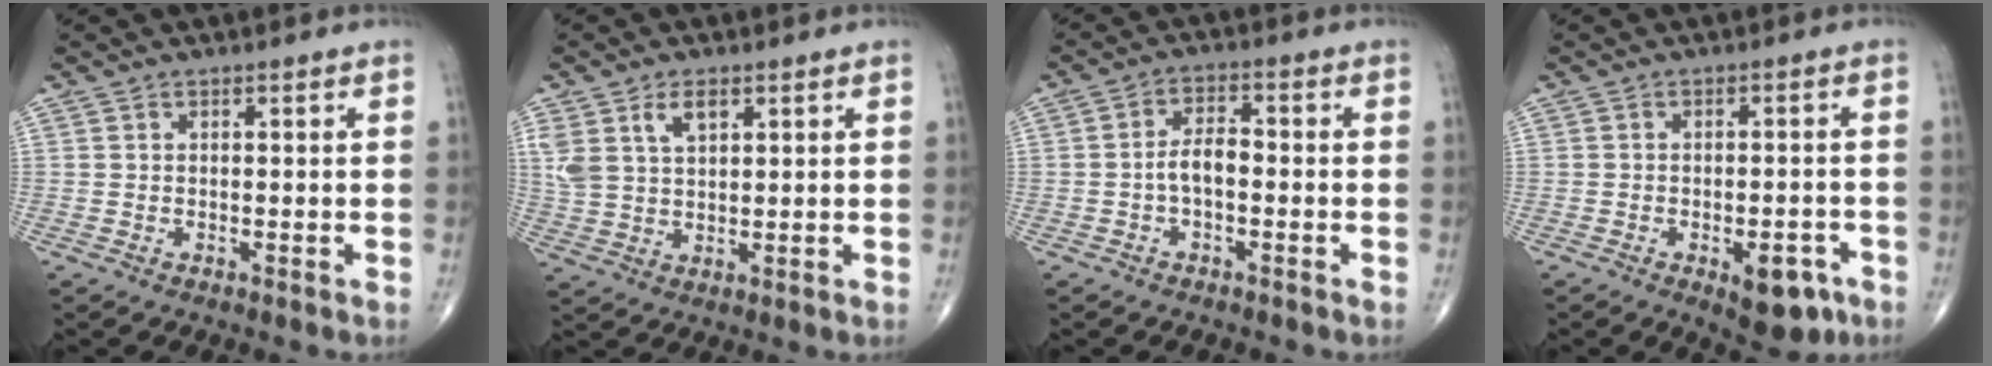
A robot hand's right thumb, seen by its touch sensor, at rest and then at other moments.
{"total": 6.8, "force": [3.3, 3.7, 4.7], "torque": [-0.089, -0.006, 0.070]}
{"total": 4.3, "force": [-1.1, 2.1, 3.5], "torque": [-0.058, 0.022, -0.025]}
{"total": 7.5, "force": [-3.6, 3.5, 5.6], "torque": [-0.053, 0.014, -0.040]}